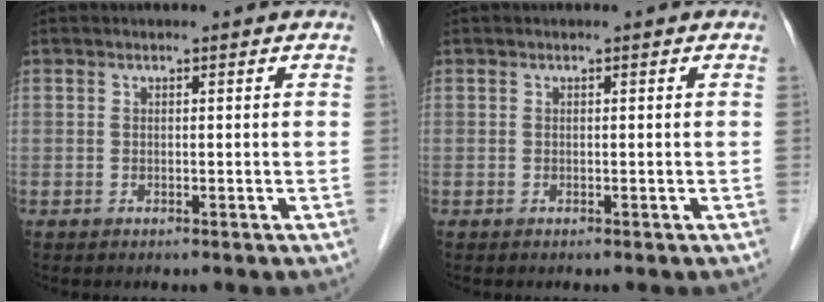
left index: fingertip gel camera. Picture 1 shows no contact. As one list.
[{"total": 0.0}]